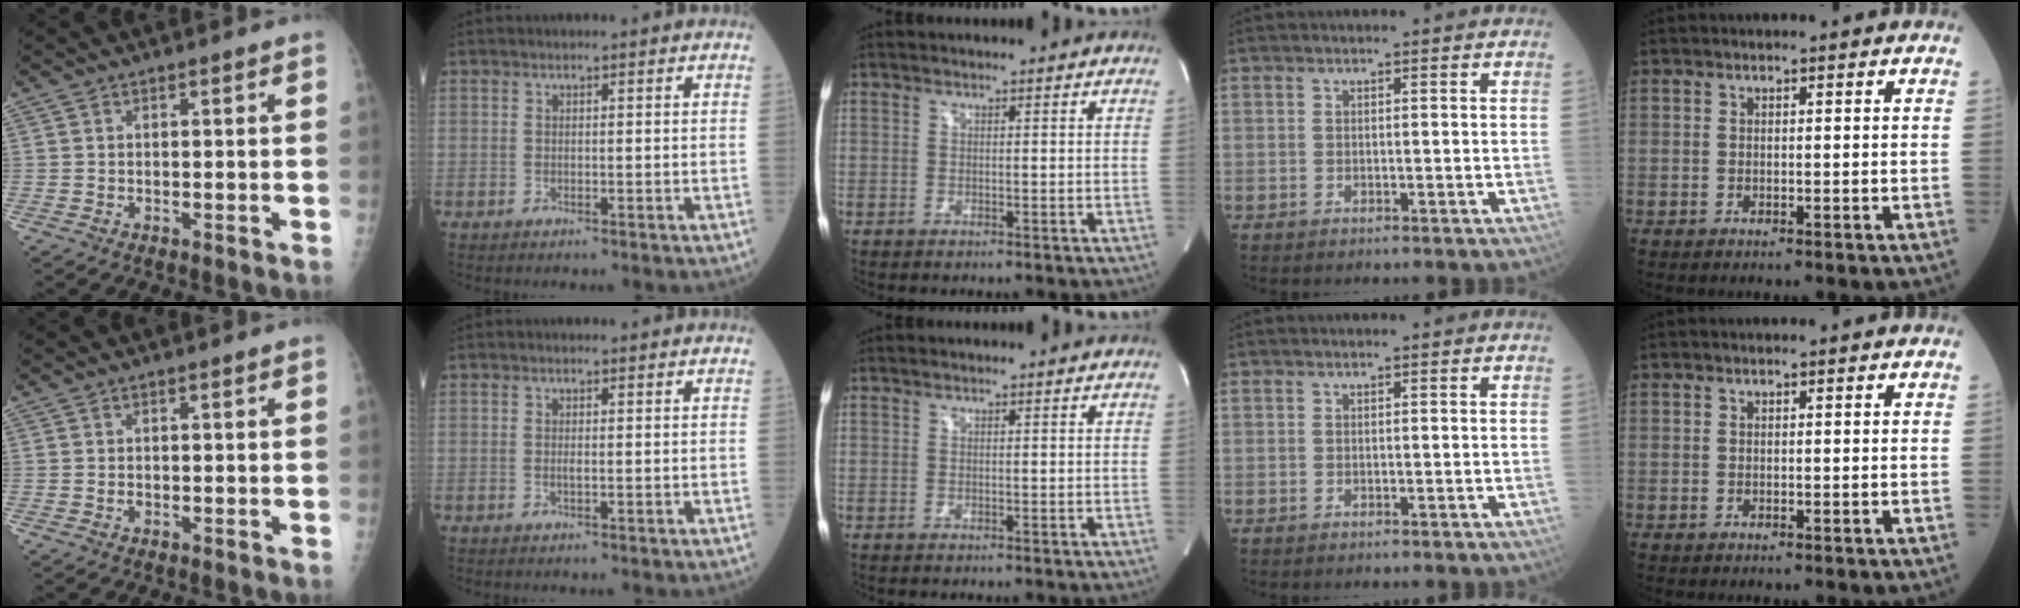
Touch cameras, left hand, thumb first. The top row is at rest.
{"thumb": {"total": 0.6, "force": [-0.1, 0.4, 0.4], "torque": [-0.005, 0.001, -0.002]}, "index": {"total": 0.6, "force": [0.0, 0.1, 0.6], "torque": [-0.015, -0.002, -0.001]}}